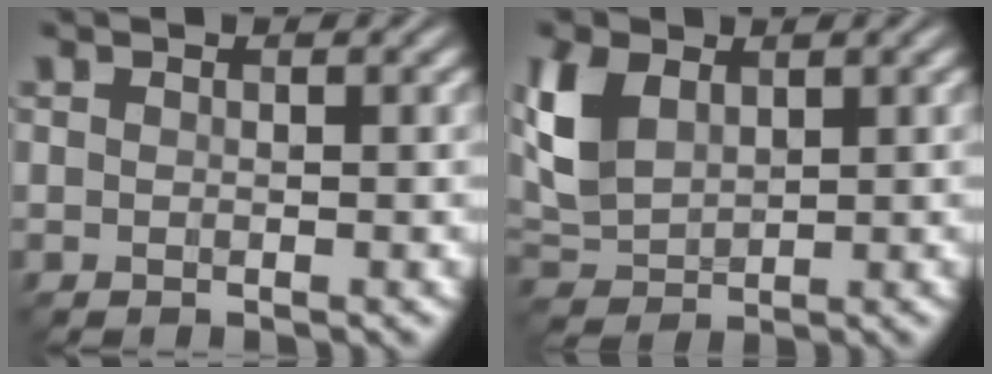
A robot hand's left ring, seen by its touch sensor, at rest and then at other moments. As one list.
[{"total": 5.0, "force": [1.8, 3.3, 3.3], "torque": [-0.080, 0.003, 0.038]}]